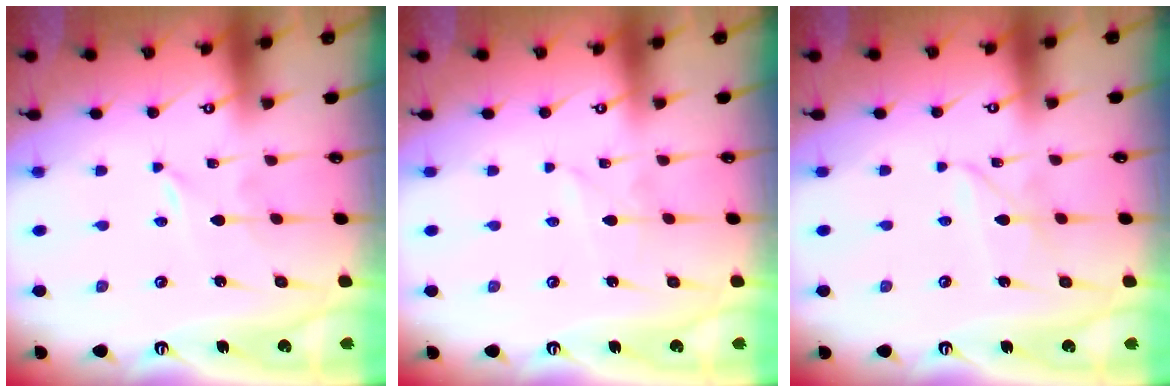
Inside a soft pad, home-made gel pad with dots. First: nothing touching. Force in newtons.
{"total": 1.6, "press": 1.6, "slide": 0.2}
{"total": 3.9, "press": 3.9, "slide": 0.3}